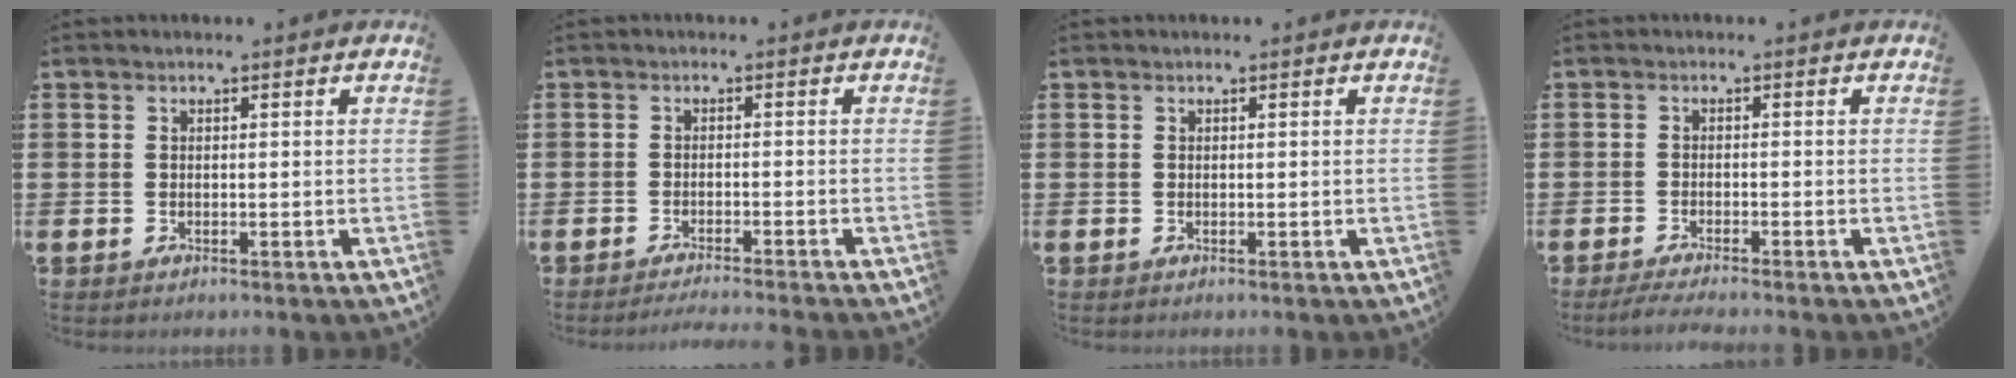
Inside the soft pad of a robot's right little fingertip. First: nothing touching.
{"total": 1.3, "force": [-1.3, -0.3, 0.3], "torque": [-0.003, 0.000, -0.025]}
{"total": 0.0}
{"total": 1.7, "force": [-1.3, 0.0, 1.0], "torque": [-0.016, 0.001, -0.025]}